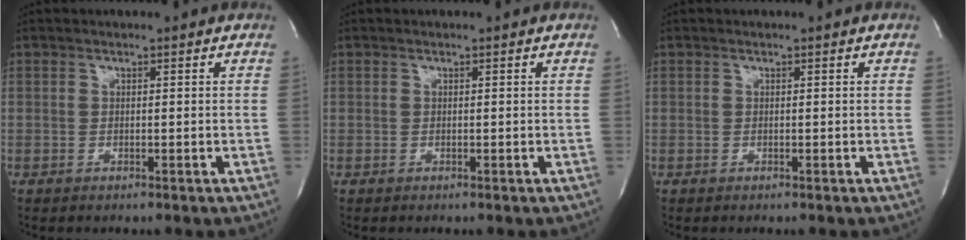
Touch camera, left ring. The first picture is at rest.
{"total": 0.0}
{"total": 0.0}